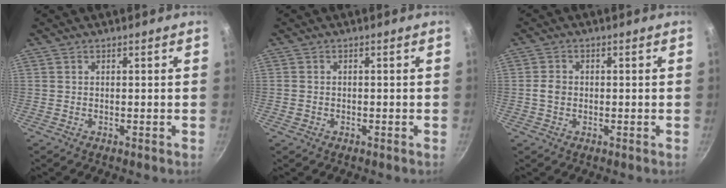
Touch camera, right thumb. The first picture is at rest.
{"total": 1.2, "force": [-0.4, 1.0, 0.5], "torque": [-0.011, 0.002, -0.007]}
{"total": 2.6, "force": [-0.3, 2.1, 1.5], "torque": [-0.024, 0.009, -0.007]}